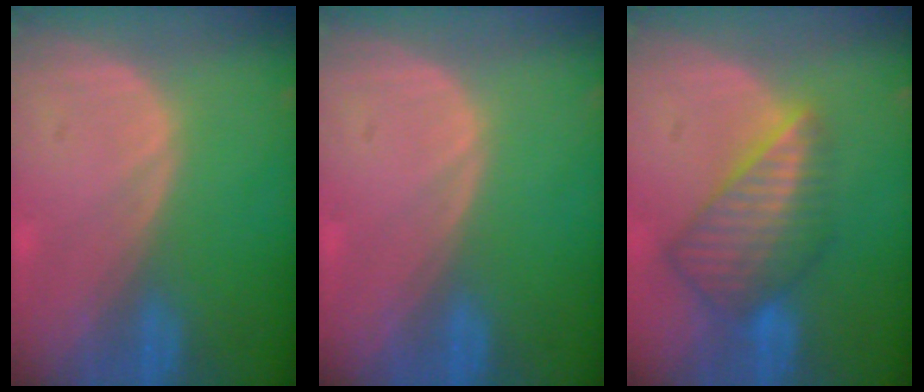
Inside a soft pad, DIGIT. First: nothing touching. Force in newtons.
{"total": 0.0}
{"total": 8.5, "press": 7.4, "slide": 4.1}